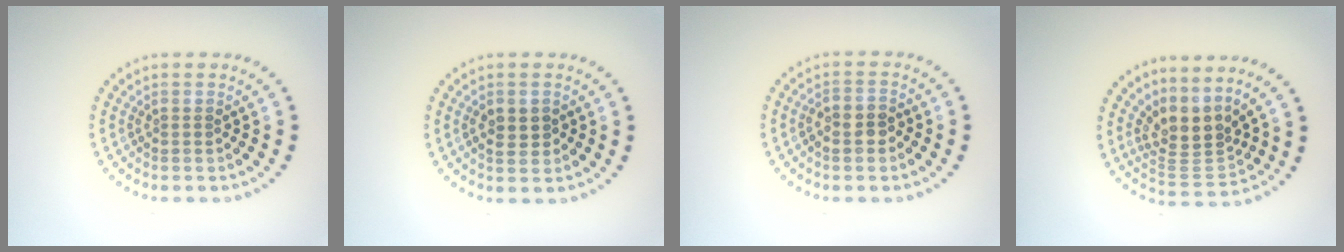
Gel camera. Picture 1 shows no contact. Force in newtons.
{"total": 2.3, "press": 2.3, "slide": 0.2}
{"total": 2.3, "press": 2.1, "slide": 0.8}
{"total": 3.7, "press": 2.6, "slide": 2.5}